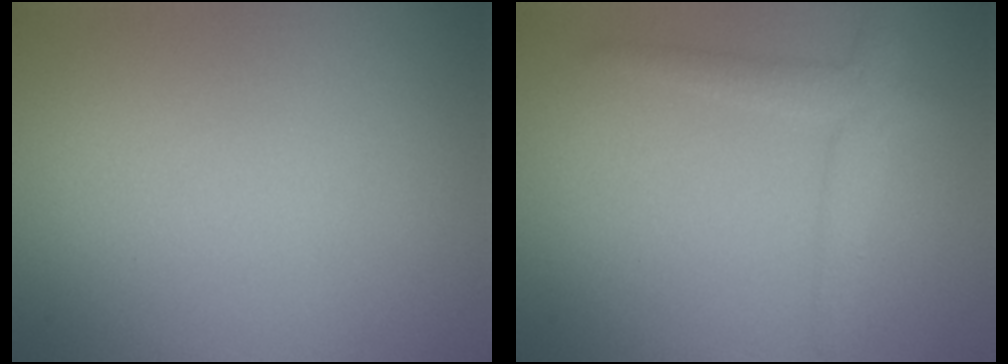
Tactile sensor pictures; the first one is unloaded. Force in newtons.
{"total": 2.8, "press": 2.8, "slide": 0.1}